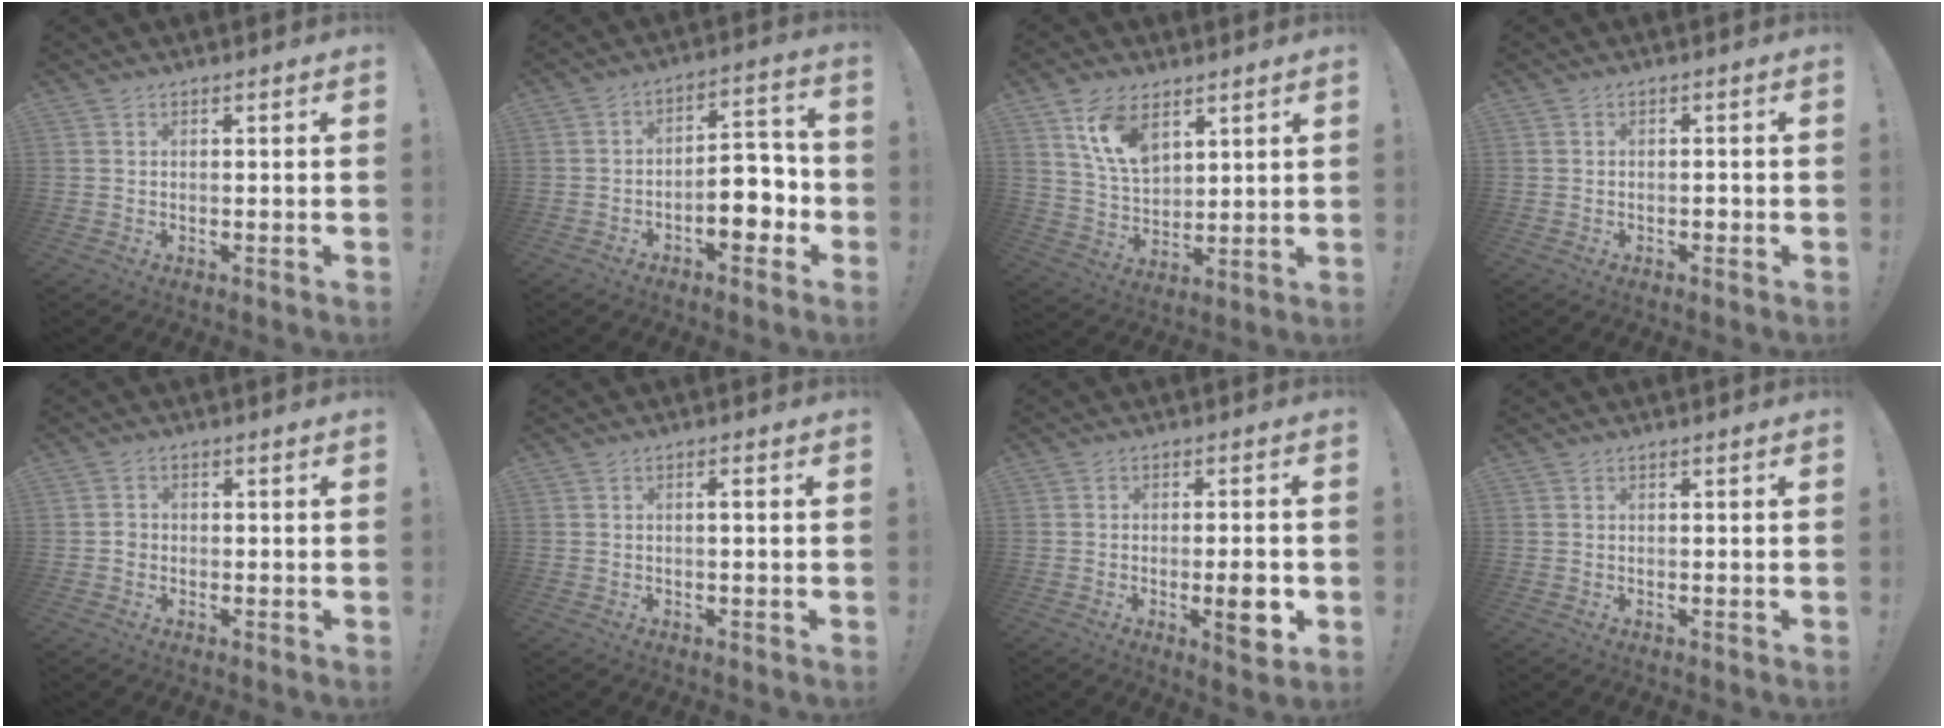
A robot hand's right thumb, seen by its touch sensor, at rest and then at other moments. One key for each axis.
{"total": 11.0, "fx": -4.1, "fy": 5.7, "fz": 8.5, "tx": -0.102, "ty": 0.026, "tz": -0.068}
{"total": 12.2, "fx": 7.0, "fy": 7.2, "fz": 7.0, "tx": -0.128, "ty": -0.021, "tz": 0.137}
{"total": 1.2, "fx": -0.9, "fy": 0.6, "fz": 0.5, "tx": -0.012, "ty": 0.005, "tz": -0.015}
{"total": 1.8, "fx": -0.8, "fy": 1.4, "fz": 0.8, "tx": -0.013, "ty": 0.006, "tz": -0.015}
{"total": 1.5, "fx": -0.2, "fy": -0.2, "fz": 1.4, "tx": -0.025, "ty": 0.000, "tz": -0.007}
{"total": 7.2, "fx": -2.0, "fy": 1.6, "fz": 6.7, "tx": -0.081, "ty": -0.003, "tz": -0.031}
{"total": 0.0}